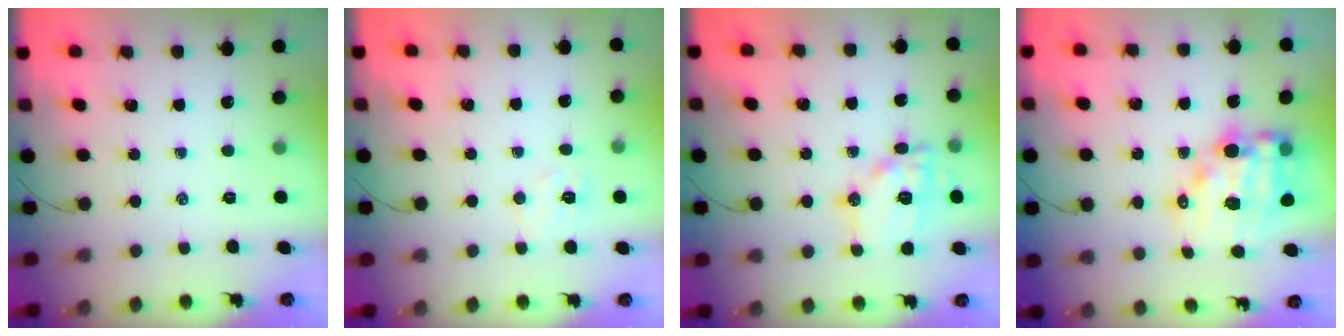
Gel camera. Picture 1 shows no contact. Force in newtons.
{"total": 5.6, "press": 5.5, "slide": 1.1}
{"total": 14.4, "press": 14.4, "slide": 1.1}
{"total": 14.5, "press": 14.0, "slide": 3.7}